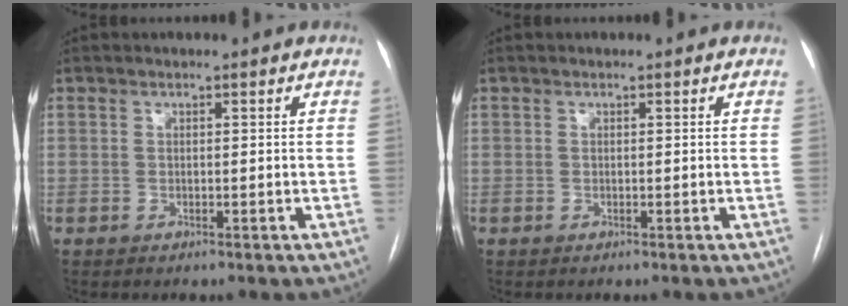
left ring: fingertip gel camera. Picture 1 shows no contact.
{"total": 0.0}